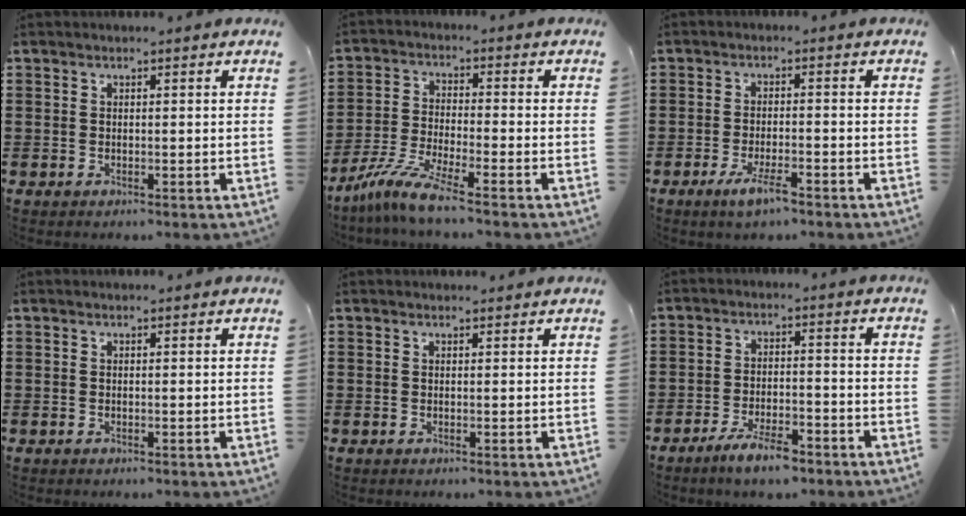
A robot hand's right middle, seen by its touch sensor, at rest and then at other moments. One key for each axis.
{"total": 7.0, "fx": -5.7, "fy": 0.1, "fz": 3.9, "tx": -0.096, "ty": -0.017, "tz": -0.116}
{"total": 4.4, "fx": -2.7, "fy": 1.0, "fz": 3.3, "tx": -0.072, "ty": -0.003, "tz": -0.052}
{"total": 0.0}
{"total": 0.6, "fx": 0.5, "fy": 0.2, "fz": 0.0, "tx": 0.006, "ty": -0.003, "tz": 0.008}
{"total": 5.3, "fx": -4.4, "fy": 1.3, "fz": 2.7, "tx": -0.056, "ty": 0.001, "tz": -0.084}